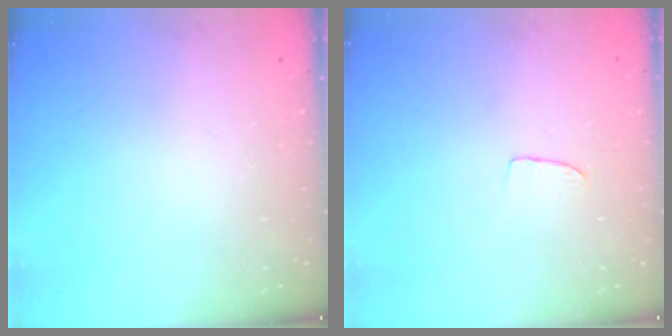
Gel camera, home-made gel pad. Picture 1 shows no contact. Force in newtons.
{"total": 2.5, "press": 2.5, "slide": 0.1}